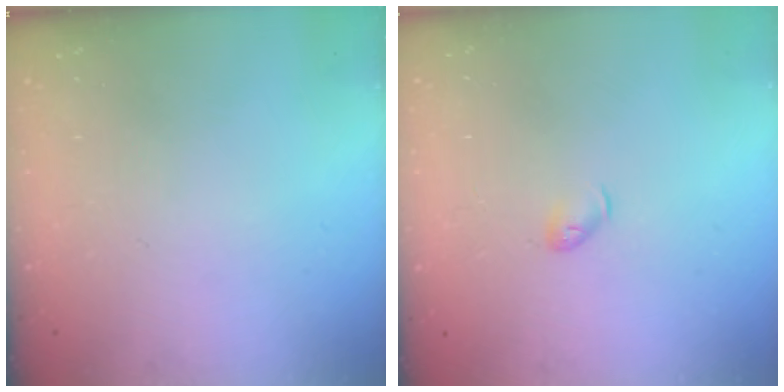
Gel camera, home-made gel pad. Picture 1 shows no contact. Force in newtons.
{"total": 4.3, "press": 4.3, "slide": 0.6}